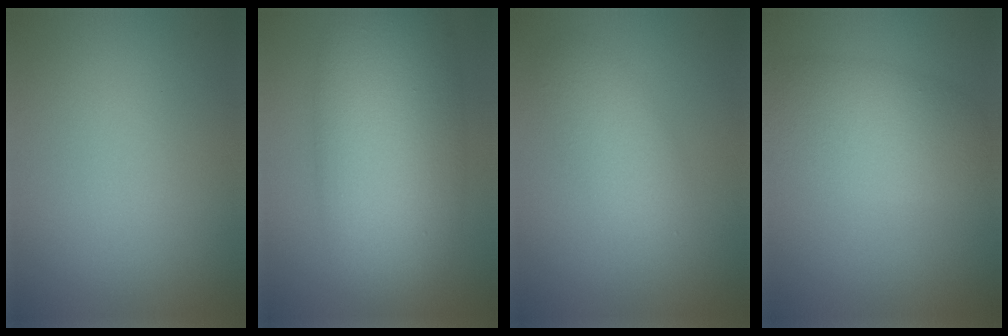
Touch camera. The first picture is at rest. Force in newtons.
{"total": 12.1, "press": 12.1, "slide": 0.1}
{"total": 2.9, "press": 2.9, "slide": 0.0}
{"total": 5.1, "press": 5.1, "slide": 0.5}